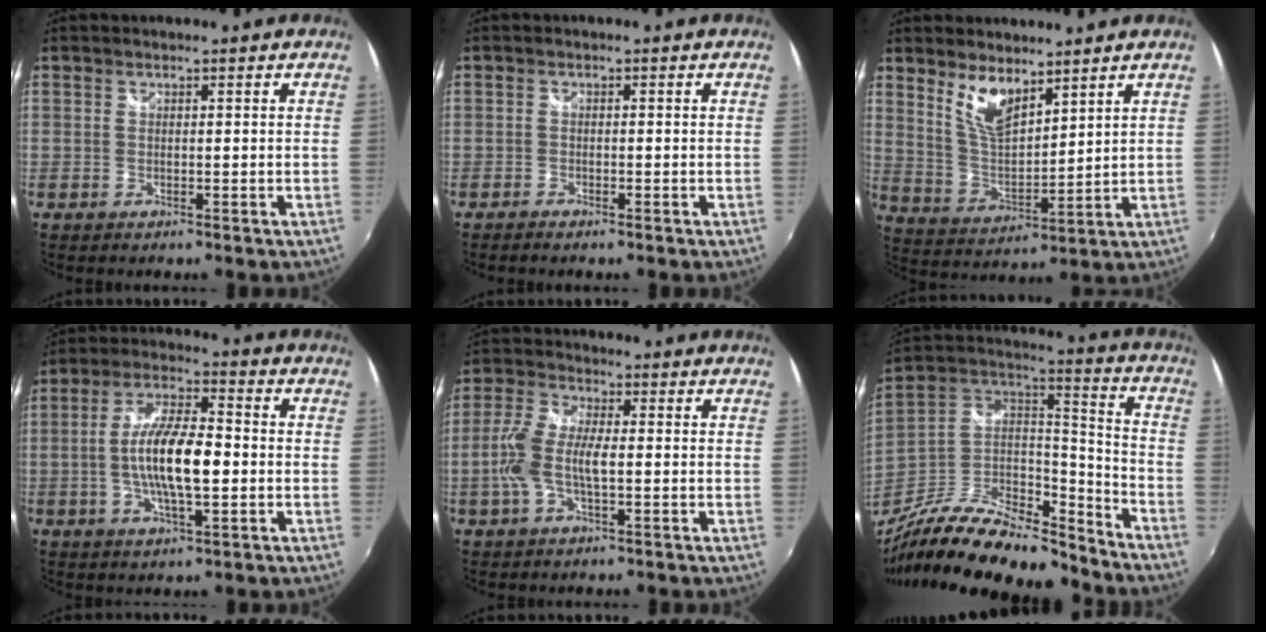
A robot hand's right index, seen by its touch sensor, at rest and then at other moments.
{"total": 1.3, "force": [-1.1, 0.3, 0.5], "torque": [-0.017, -0.004, -0.024]}
{"total": 8.4, "force": [5.7, 3.0, 5.3], "torque": [-0.101, -0.006, 0.116]}
{"total": 12.3, "force": [-1.6, 3.6, 11.7], "torque": [-0.228, 0.003, -0.031]}
{"total": 8.8, "force": [-1.2, 3.2, 8.1], "torque": [-0.177, 0.006, -0.028]}
{"total": 27.8, "force": [-21.7, 9.2, 14.8], "torque": [-0.279, -0.011, -0.362]}